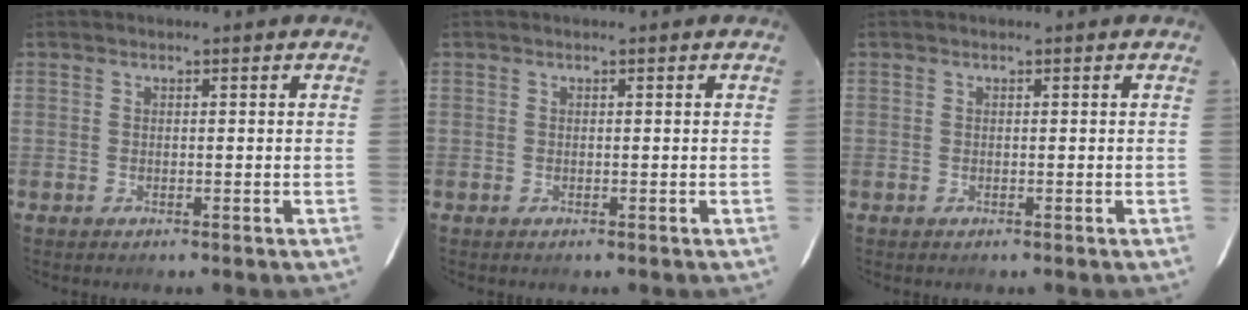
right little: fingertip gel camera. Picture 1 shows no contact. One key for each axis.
{"total": 0.0}
{"total": 0.0}